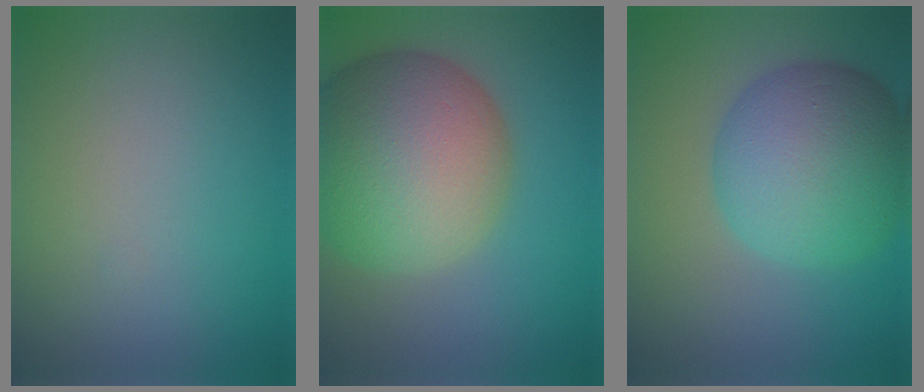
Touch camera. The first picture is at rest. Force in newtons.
{"total": 14.8, "press": 14.8, "slide": 0.9}
{"total": 9.7, "press": 9.7, "slide": 0.2}